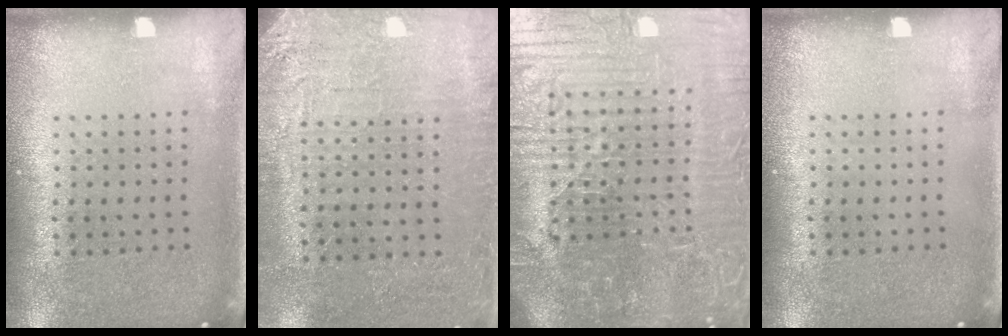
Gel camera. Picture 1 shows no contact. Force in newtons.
{"total": 2.8, "press": 2.8, "slide": 0.4}
{"total": 7.8, "press": 6.9, "slide": 3.6}
{"total": 0.0}